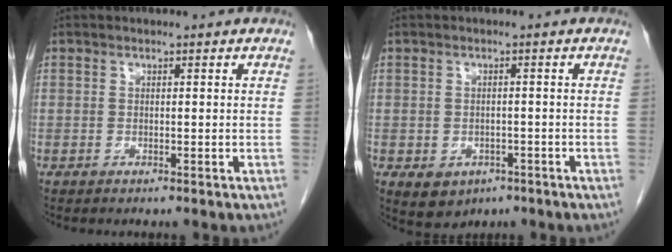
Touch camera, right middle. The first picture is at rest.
{"total": 5.1, "force": [-2.4, 4.0, 2.1], "torque": [-0.029, 0.002, -0.023]}